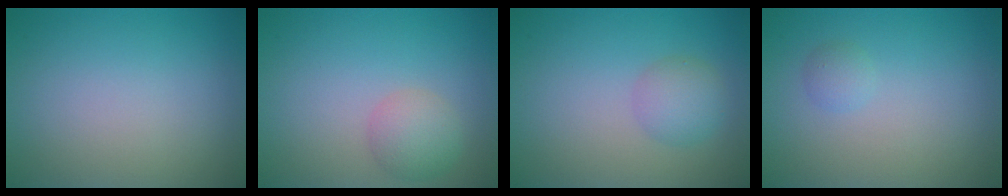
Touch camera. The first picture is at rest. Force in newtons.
{"total": 2.5, "press": 2.5, "slide": 0.1}
{"total": 2.4, "press": 2.4, "slide": 0.0}
{"total": 0.9, "press": 0.9, "slide": 0.0}